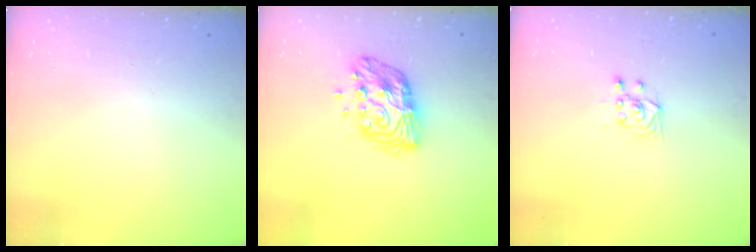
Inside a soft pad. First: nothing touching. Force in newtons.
{"total": 12.7, "press": 12.6, "slide": 1.0}
{"total": 3.5, "press": 3.2, "slide": 1.3}